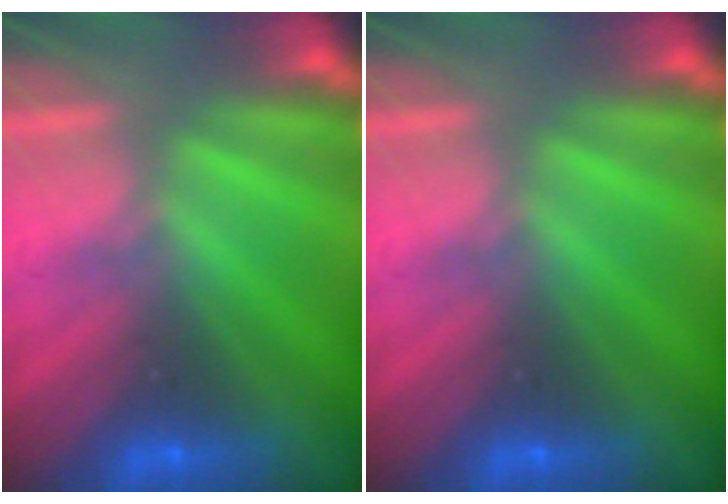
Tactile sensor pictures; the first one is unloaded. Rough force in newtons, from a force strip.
{"total": 0.0}